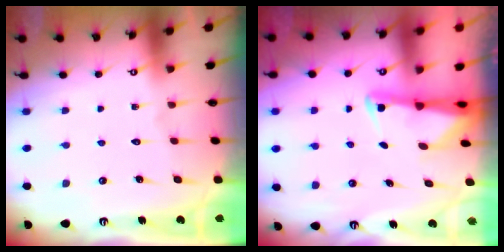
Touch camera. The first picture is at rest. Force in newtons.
{"total": 2.3, "press": 2.2, "slide": 0.5}